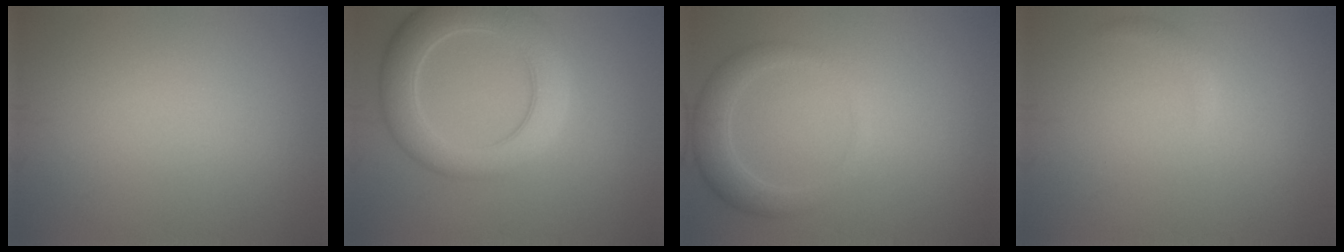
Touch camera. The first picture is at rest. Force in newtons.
{"total": 6.5, "press": 6.5, "slide": 0.7}
{"total": 2.9, "press": 2.9, "slide": 0.1}
{"total": 0.8, "press": 0.8, "slide": 0.1}